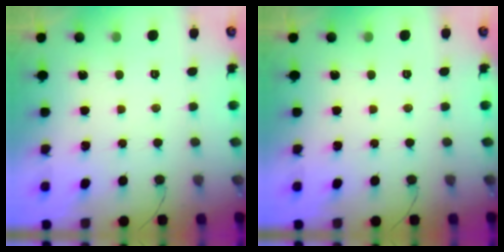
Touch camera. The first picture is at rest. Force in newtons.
{"total": 0.0}